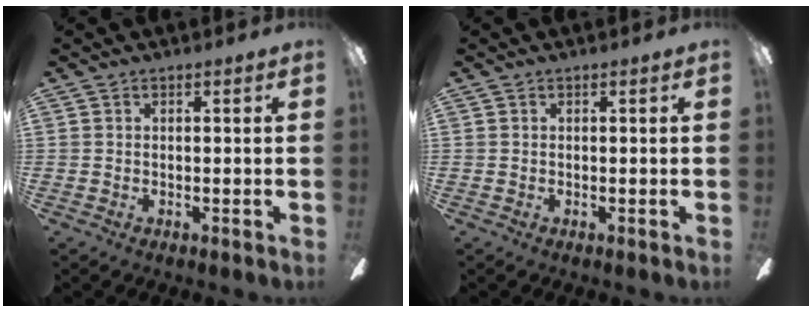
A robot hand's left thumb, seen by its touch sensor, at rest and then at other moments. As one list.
[{"total": 0.0}]